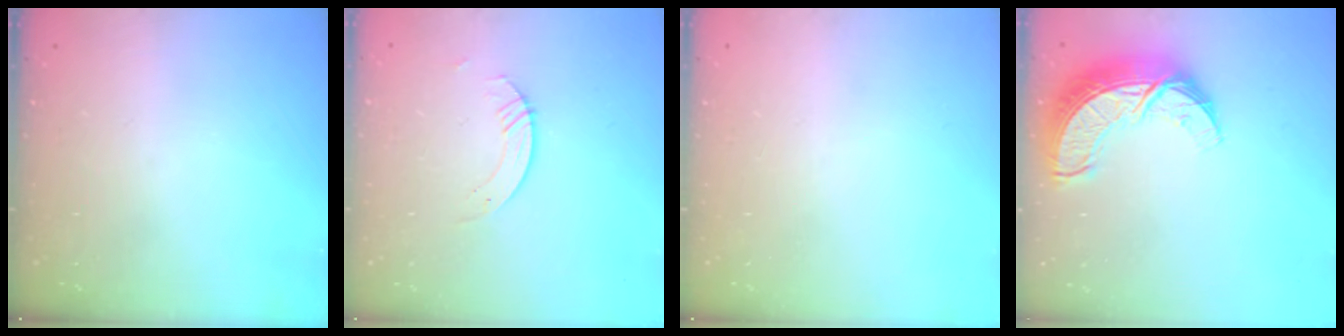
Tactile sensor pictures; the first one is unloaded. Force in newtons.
{"total": 2.2, "press": 2.2, "slide": 0.2}
{"total": 0.0}
{"total": 14.4, "press": 14.4, "slide": 1.0}